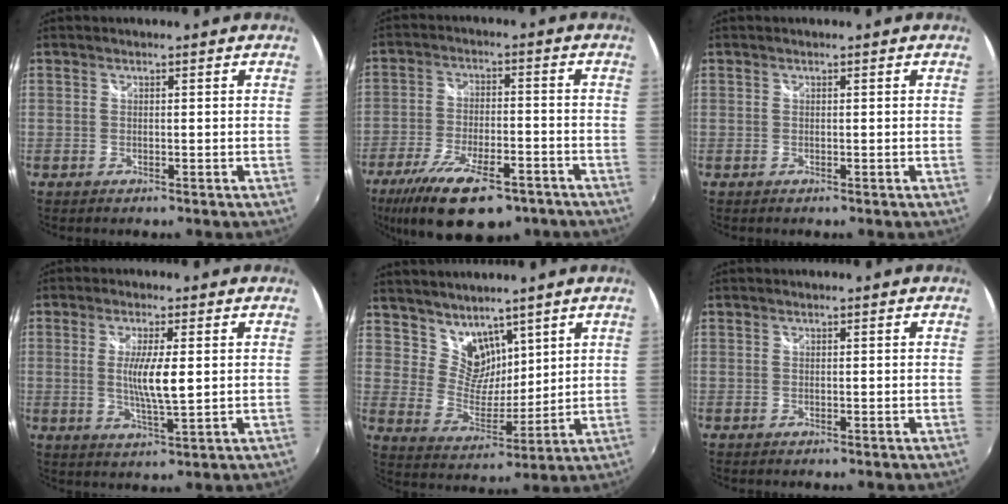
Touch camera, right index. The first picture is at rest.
{"total": 17.5, "force": [-11.8, 6.6, 11.2], "torque": [-0.227, -0.037, -0.187]}
{"total": 0.0}
{"total": 6.5, "force": [0.5, 0.9, 6.5], "torque": [-0.118, -0.010, 0.008]}
{"total": 8.8, "force": [6.6, 5.3, 2.3], "torque": [-0.032, 0.003, 0.133]}
{"total": 0.0}